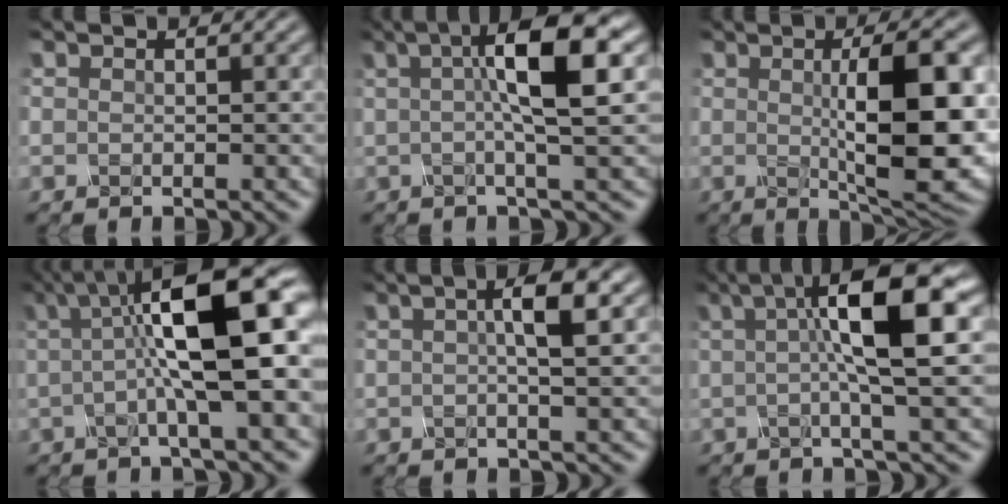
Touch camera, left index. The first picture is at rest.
{"total": 7.6, "force": [1.8, 1.3, 7.2], "torque": [-0.096, 0.016, 0.022]}
{"total": 10.8, "force": [0.4, 2.8, 10.4], "torque": [-0.136, -0.002, 0.010]}
{"total": 10.6, "force": [1.3, 2.4, 10.3], "torque": [-0.155, 0.009, 0.018]}
{"total": 3.9, "force": [0.8, 0.7, 3.7], "torque": [-0.051, 0.011, 0.008]}
{"total": 8.8, "force": [1.9, 1.4, 8.5], "torque": [-0.114, 0.019, 0.025]}